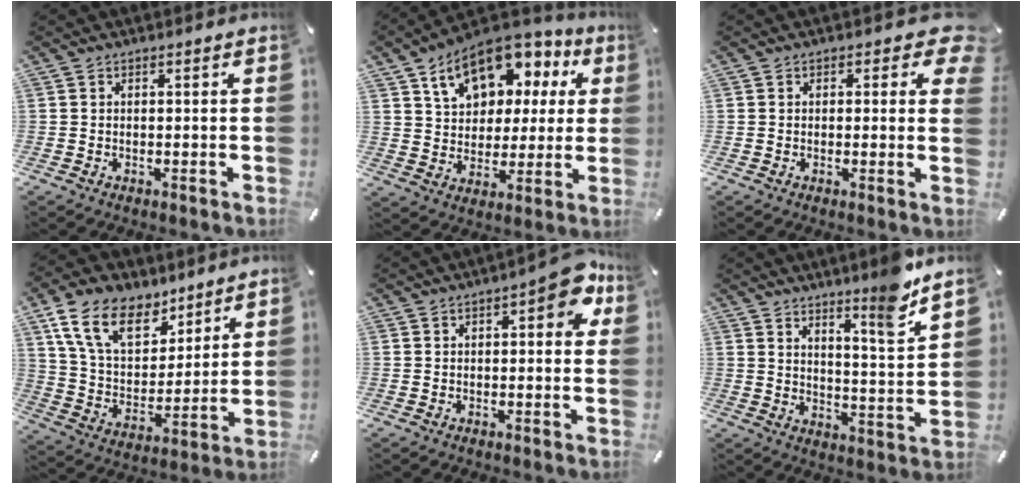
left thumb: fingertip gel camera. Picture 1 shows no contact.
{"total": 14.9, "force": [8.3, 10.0, 7.4], "torque": [-0.129, -0.039, 0.152]}
{"total": 4.8, "force": [1.7, 2.7, 3.5], "torque": [-0.033, -0.004, 0.023]}
{"total": 16.2, "force": [10.0, 9.6, 8.4], "torque": [-0.181, -0.038, 0.190]}
{"total": 7.6, "force": [1.9, 3.2, 6.7], "torque": [-0.076, -0.007, 0.026]}
{"total": 9.5, "force": [8.0, 0.3, 5.0], "torque": [-0.064, -0.064, 0.133]}